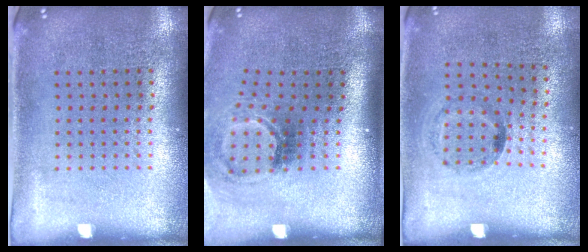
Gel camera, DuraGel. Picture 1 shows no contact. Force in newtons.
{"total": 1.9, "press": 1.2, "slide": 1.5}
{"total": 1.3, "press": 0.7, "slide": 1.1}